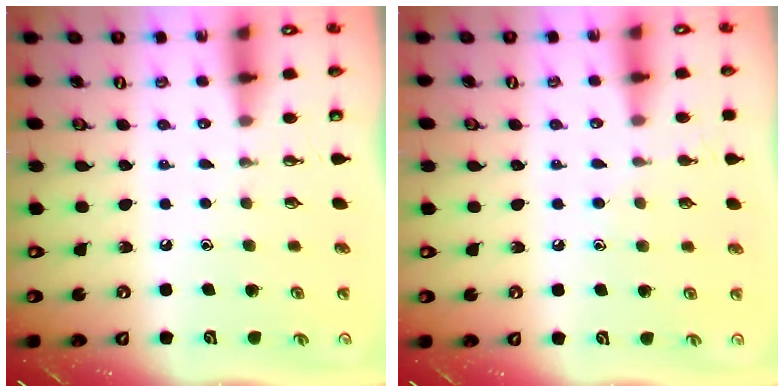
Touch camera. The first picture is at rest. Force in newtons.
{"total": 7.0, "press": 7.0, "slide": 0.7}